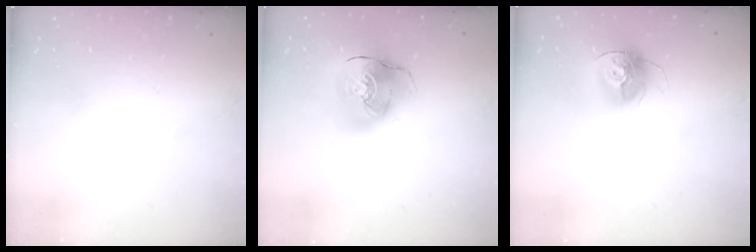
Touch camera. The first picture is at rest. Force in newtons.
{"total": 15.9, "press": 15.6, "slide": 2.7}
{"total": 13.1, "press": 13.1, "slide": 0.7}